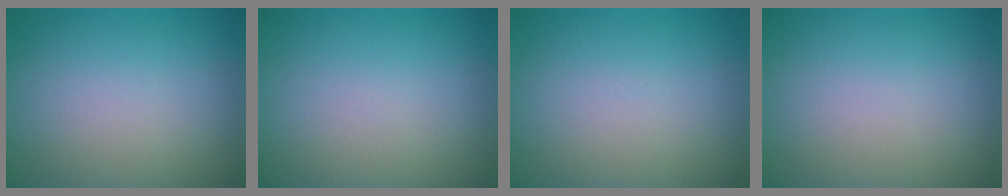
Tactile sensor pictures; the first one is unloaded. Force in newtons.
{"total": 0.0}
{"total": 0.0}
{"total": 0.0}